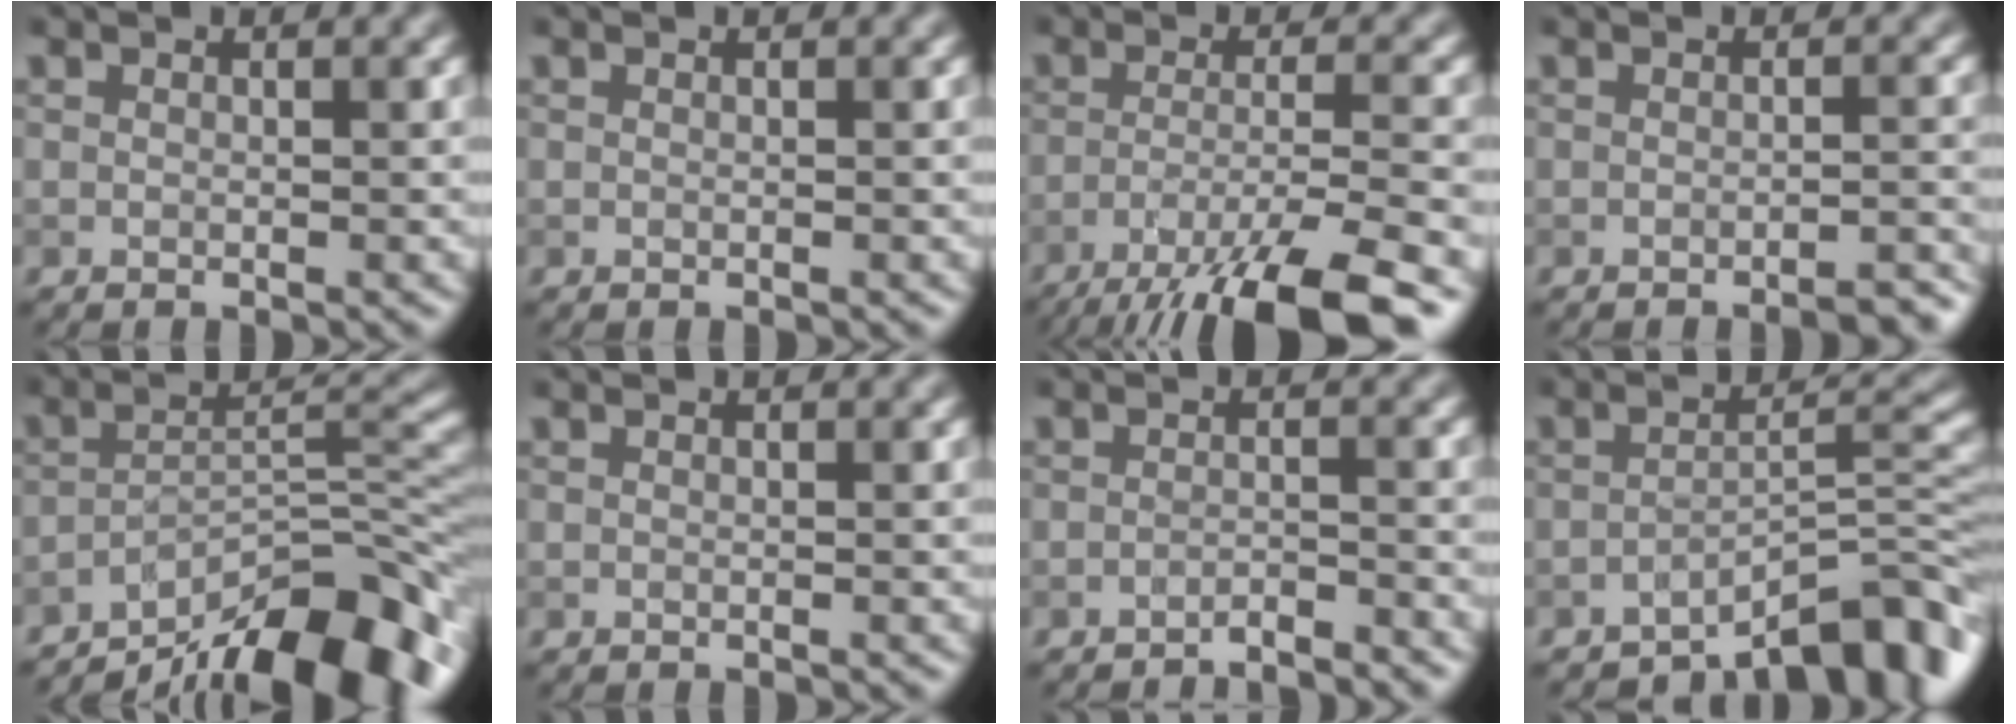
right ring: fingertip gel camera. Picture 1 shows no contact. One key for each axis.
{"total": 0.0}
{"total": 10.8, "fx": -7.4, "fy": 2.1, "fz": 7.6, "tx": -0.117, "ty": -0.005, "tz": -0.123}
{"total": 2.6, "fx": -2.1, "fy": 0.5, "fz": 1.4, "tx": -0.008, "ty": 0.006, "tz": -0.030}
{"total": 12.9, "fx": -9.5, "fy": 3.4, "fz": 8.0, "tx": -0.109, "ty": 0.015, "tz": -0.163}
{"total": 0.0}
{"total": 1.8, "fx": -1.7, "fy": 0.1, "fz": 0.5, "tx": 0.000, "ty": 0.001, "tz": -0.034}
{"total": 7.6, "fx": -5.7, "fy": 1.8, "fz": 4.7, "tx": -0.052, "ty": 0.011, "tz": -0.091}